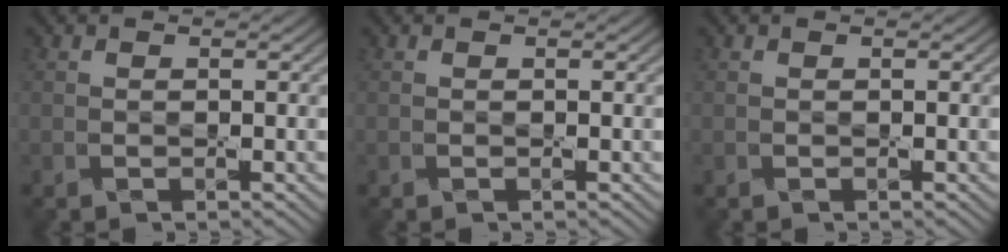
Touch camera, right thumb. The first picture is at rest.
{"total": 0.0}
{"total": 0.0}